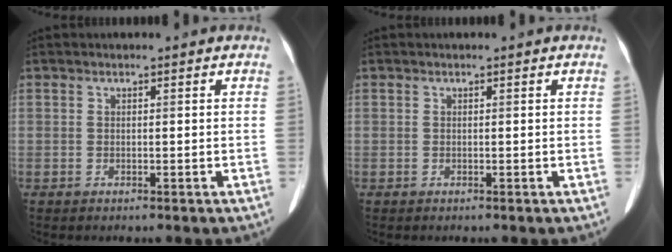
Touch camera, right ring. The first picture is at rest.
{"total": 0.0}